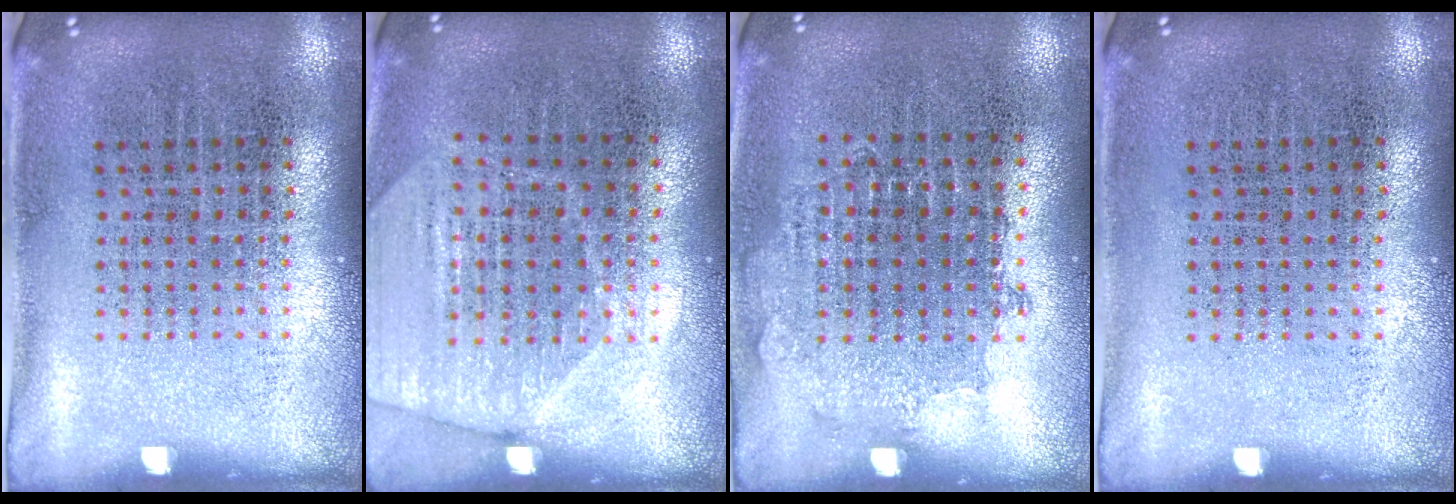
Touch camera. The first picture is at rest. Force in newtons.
{"total": 1.8, "press": 1.7, "slide": 0.5}
{"total": 0.8, "press": 0.8, "slide": 0.2}
{"total": 0.0}